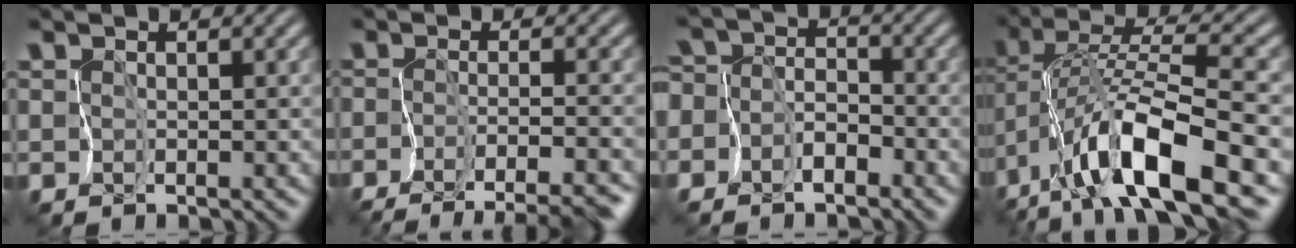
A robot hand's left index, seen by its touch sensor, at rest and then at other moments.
{"total": 7.9, "force": [-6.4, 1.9, 4.2], "torque": [-0.052, -0.012, -0.075]}
{"total": 5.7, "force": [-3.5, 4.2, 1.7], "torque": [-0.028, 0.011, -0.070]}
{"total": 11.2, "force": [-5.1, 2.6, 9.6], "torque": [-0.181, 0.016, -0.104]}